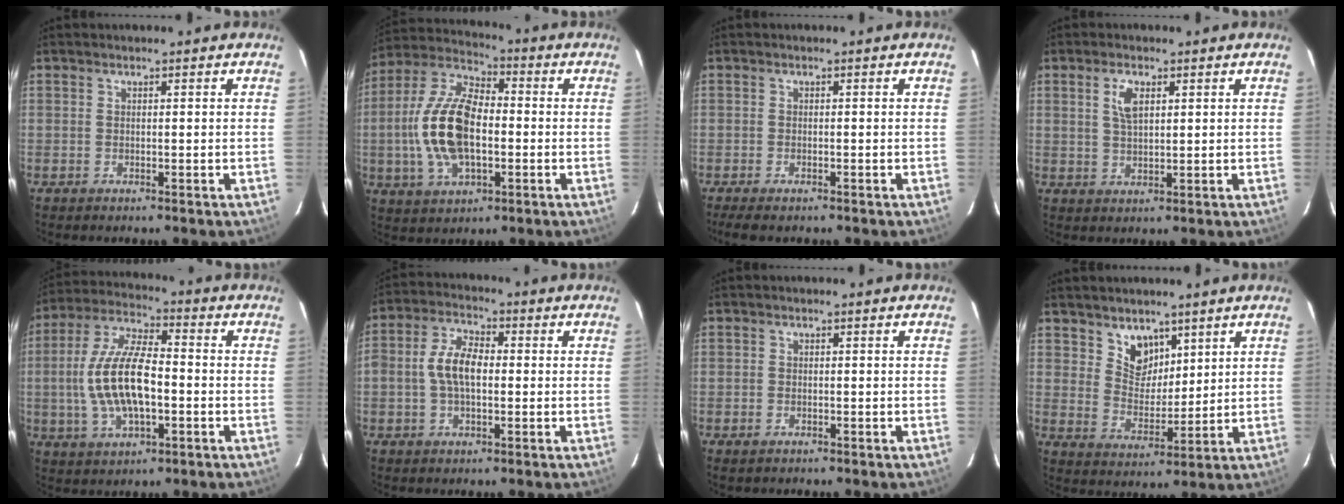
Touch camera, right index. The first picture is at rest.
{"total": 16.4, "force": [-1.9, 8.3, 14.0], "torque": [-0.296, 0.008, -0.036]}
{"total": 3.7, "force": [-2.9, 1.0, 2.1], "torque": [-0.051, -0.015, -0.051]}
{"total": 4.1, "force": [1.6, 1.9, 3.3], "torque": [-0.061, 0.004, 0.031]}
{"total": 14.5, "force": [-1.9, 6.0, 13.1], "torque": [-0.271, 0.004, -0.031]}
{"total": 7.5, "force": [-0.4, 4.2, 6.3], "torque": [-0.128, 0.016, -0.009]}
{"total": 1.1, "force": [-0.6, 0.8, 0.3], "torque": [-0.005, 0.000, -0.008]}
{"total": 6.6, "force": [4.5, 4.3, 2.0], "torque": [-0.024, -0.001, 0.089]}